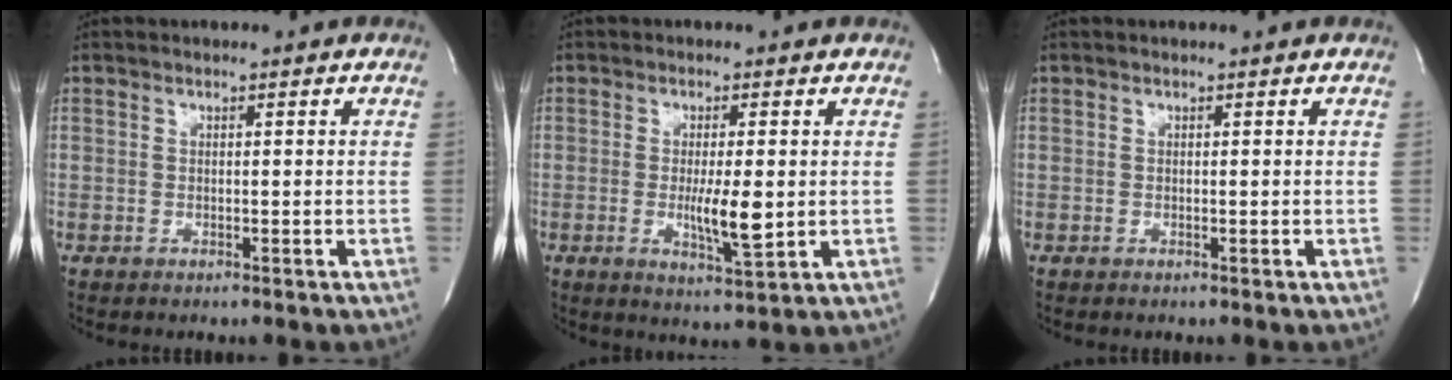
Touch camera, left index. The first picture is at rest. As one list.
[{"total": 5.6, "force": [-0.4, 0.8, 5.5], "torque": [-0.099, -0.015, -0.006]}, {"total": 0.0}]